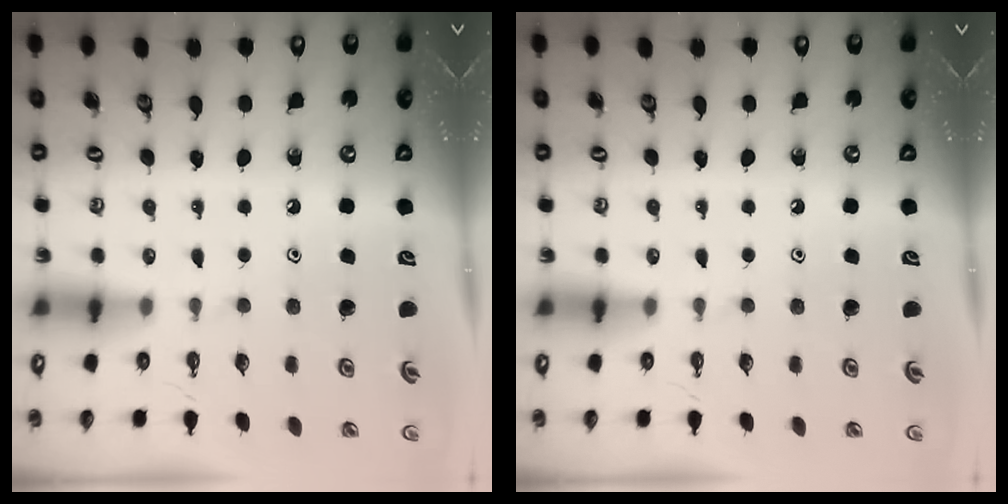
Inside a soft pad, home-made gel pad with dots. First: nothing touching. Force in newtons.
{"total": 0.0}